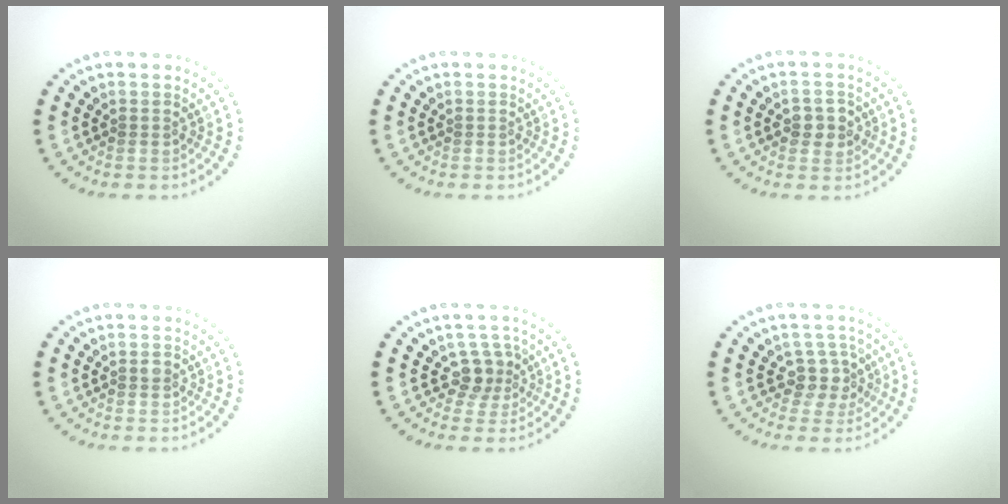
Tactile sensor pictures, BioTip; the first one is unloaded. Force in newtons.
{"total": 0.0}
{"total": 2.1, "press": 2.1, "slide": 0.2}
{"total": 0.6, "press": 0.6, "slide": 0.1}
{"total": 2.3, "press": 1.7, "slide": 1.6}
{"total": 2.8, "press": 2.3, "slide": 1.7}